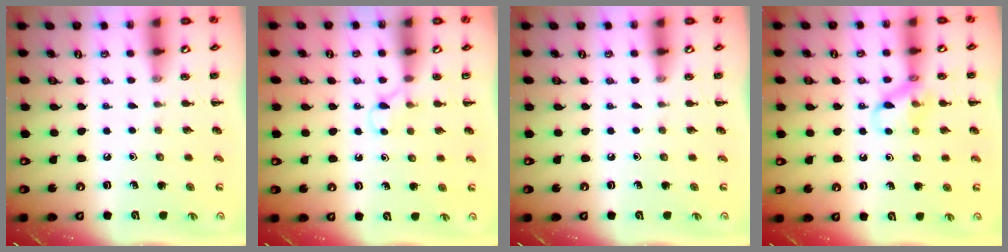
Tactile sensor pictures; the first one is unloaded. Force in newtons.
{"total": 3.3, "press": 3.2, "slide": 0.9}
{"total": 0.0}
{"total": 10.5, "press": 10.4, "slide": 1.2}